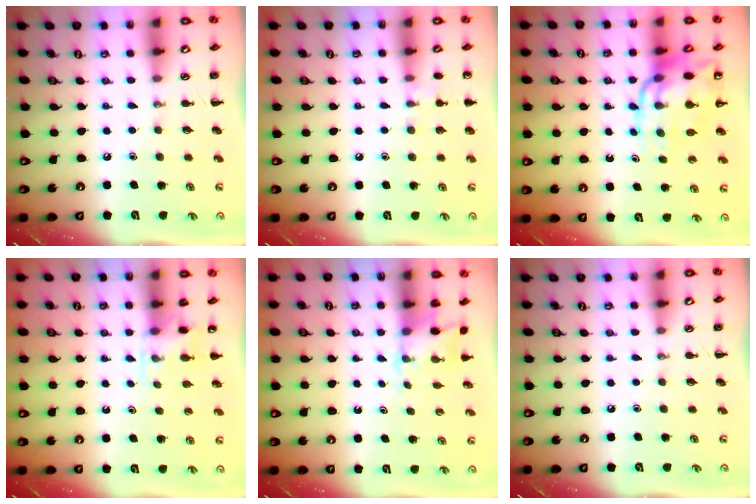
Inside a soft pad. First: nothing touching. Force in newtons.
{"total": 6.3, "press": 6.0, "slide": 2.0}
{"total": 13.2, "press": 12.7, "slide": 3.6}
{"total": 4.4, "press": 4.2, "slide": 1.6}
{"total": 2.6, "press": 2.5, "slide": 0.6}
{"total": 0.0}